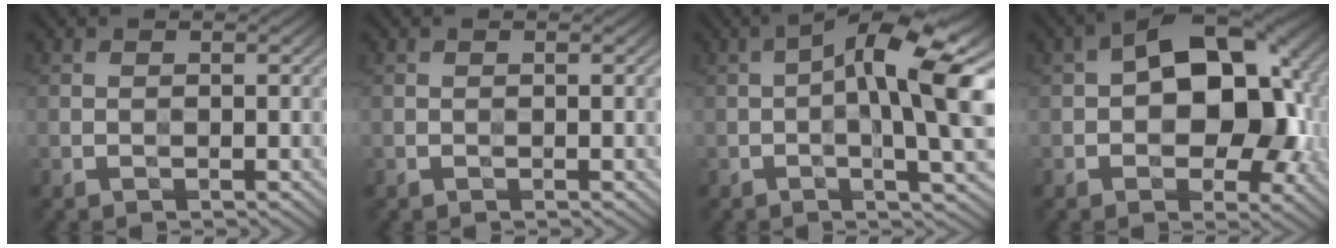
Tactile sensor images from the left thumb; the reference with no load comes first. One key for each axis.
{"total": 0.0}
{"total": 11.5, "fx": 0.4, "fy": 3.1, "fz": 11.1, "tx": -0.173, "ty": 0.013, "tz": -0.001}
{"total": 14.1, "fx": 1.1, "fy": 8.3, "fz": 11.4, "tx": -0.149, "ty": 0.020, "tz": 0.009}